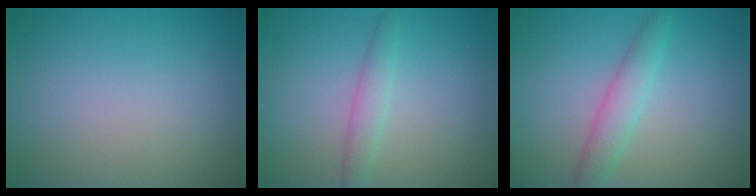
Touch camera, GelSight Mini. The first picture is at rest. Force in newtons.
{"total": 1.8, "press": 1.8, "slide": 0.1}
{"total": 2.7, "press": 2.7, "slide": 0.1}